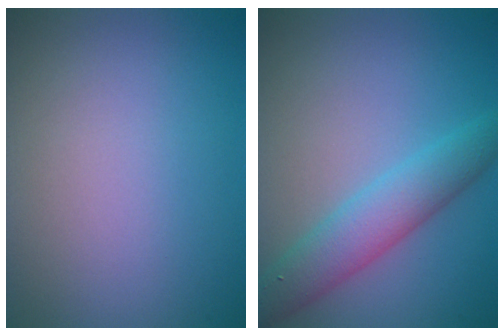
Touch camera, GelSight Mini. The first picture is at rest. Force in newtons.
{"total": 4.4, "press": 4.4, "slide": 0.1}